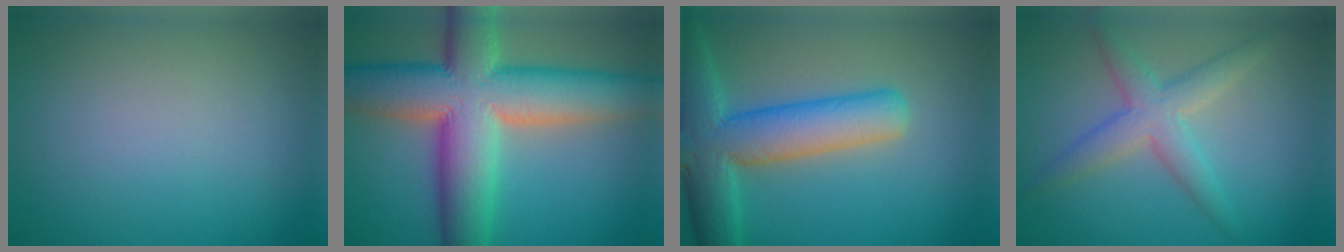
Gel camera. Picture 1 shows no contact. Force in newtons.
{"total": 13.7, "press": 13.7, "slide": 0.6}
{"total": 8.5, "press": 8.5, "slide": 0.5}
{"total": 3.9, "press": 3.9, "slide": 0.2}